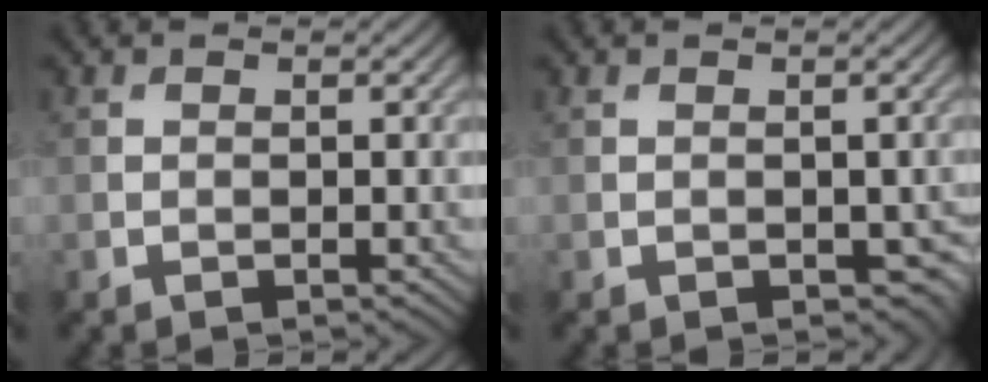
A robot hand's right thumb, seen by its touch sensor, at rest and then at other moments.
{"total": 2.2, "force": [-0.5, 1.4, 1.6], "torque": [-0.024, -0.012, 0.002]}